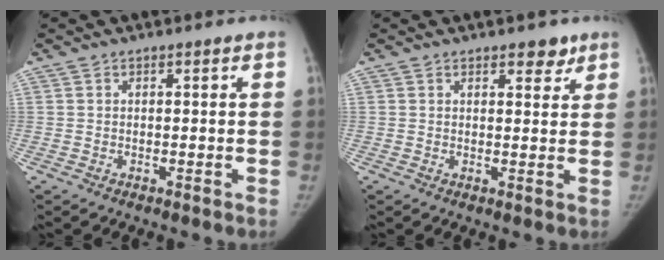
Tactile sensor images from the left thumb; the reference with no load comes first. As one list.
[{"total": 3.1, "force": [2.2, 1.5, 1.6], "torque": [-0.003, -0.012, 0.029]}]